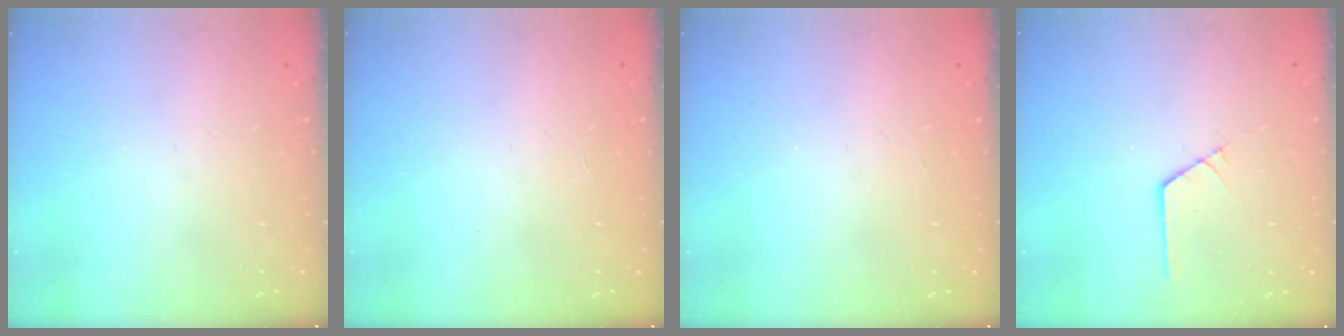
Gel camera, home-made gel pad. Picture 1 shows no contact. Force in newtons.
{"total": 0.0}
{"total": 0.0}
{"total": 1.1, "press": 1.0, "slide": 0.1}